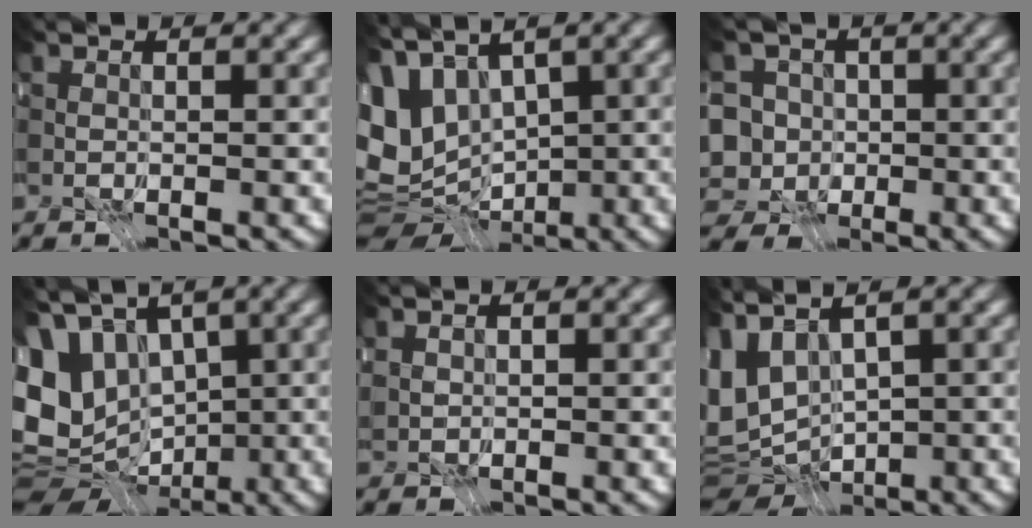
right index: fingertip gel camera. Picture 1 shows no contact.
{"total": 9.0, "force": [-0.5, 5.9, 6.8], "torque": [-0.147, -0.011, 0.014]}
{"total": 8.5, "force": [-2.1, 7.4, 3.7], "torque": [-0.084, 0.009, -0.059]}
{"total": 12.1, "force": [-0.4, 8.7, 8.5], "torque": [-0.177, -0.008, 0.006]}
{"total": 0.6, "force": [0.1, -0.2, -0.6], "torque": [-0.007, 0.000, 0.021]}
{"total": 3.1, "force": [-1.6, -0.2, 2.7], "torque": [-0.041, -0.018, -0.015]}